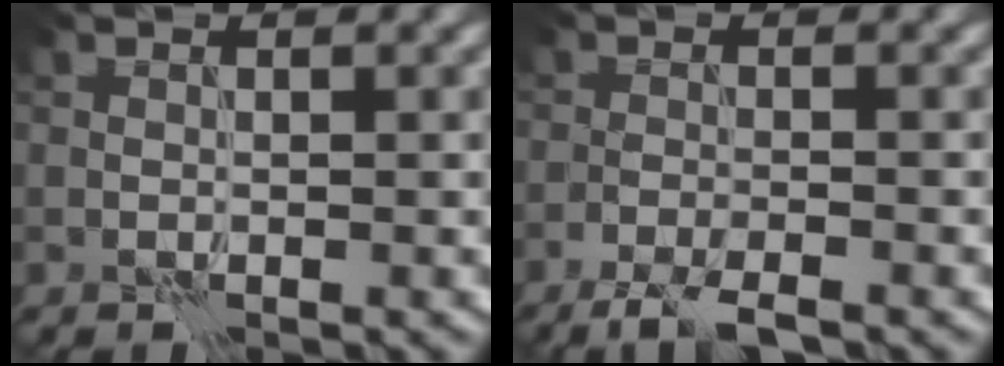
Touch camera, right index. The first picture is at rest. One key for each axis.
{"total": 3.4, "fx": -2.7, "fy": 0.3, "fz": 1.9, "tx": -0.040, "ty": -0.011, "tz": -0.054}